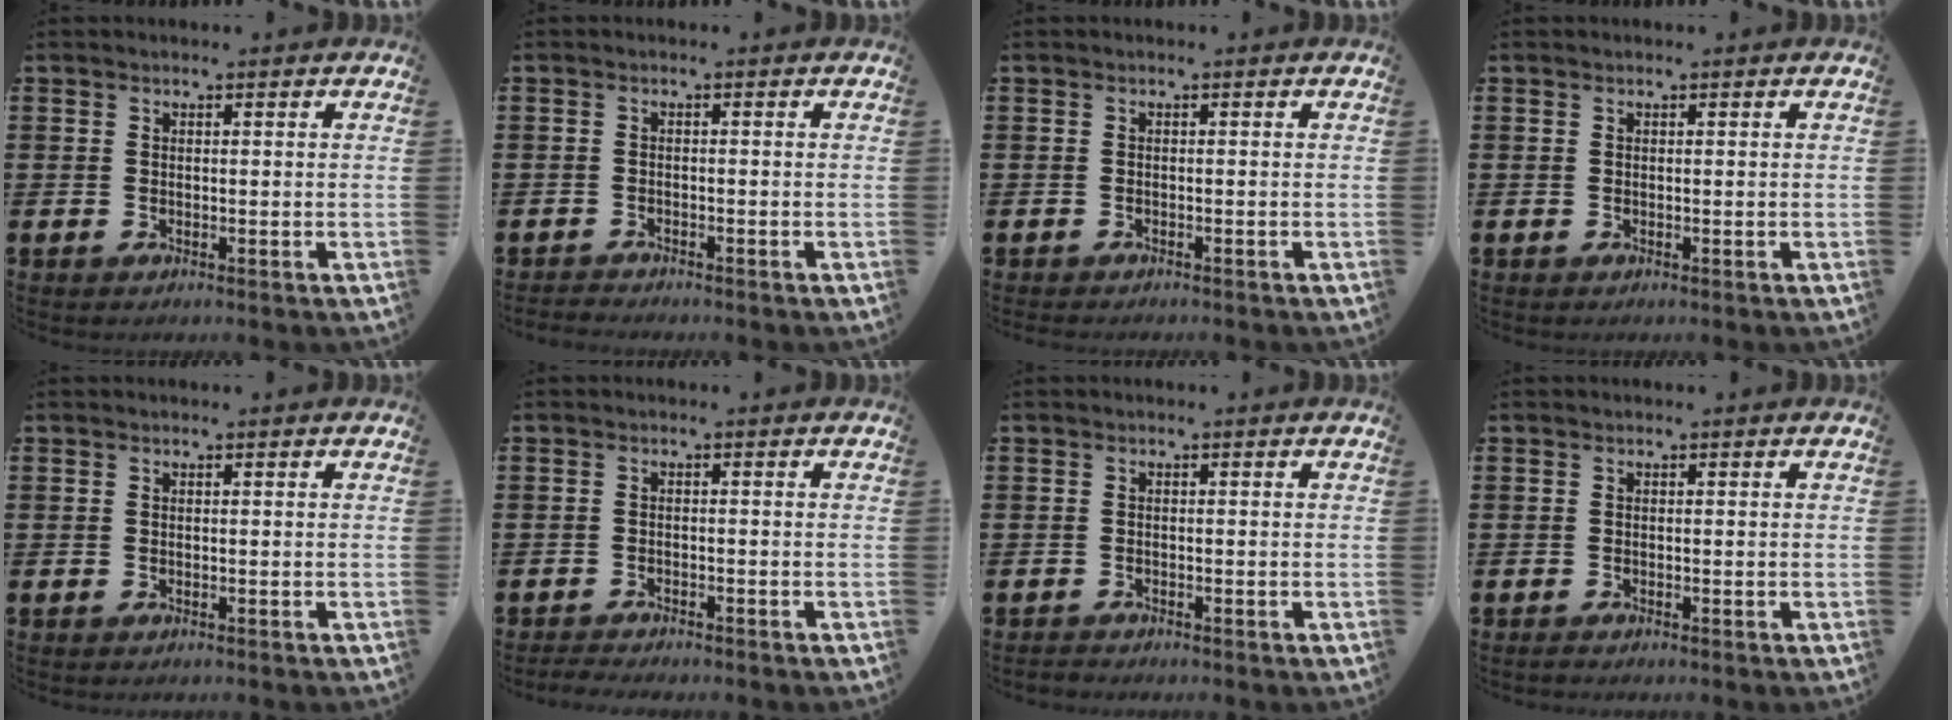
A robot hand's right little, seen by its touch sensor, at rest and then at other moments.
{"total": 0.5, "force": [-0.5, -0.1, 0.0], "torque": [0.000, 0.000, -0.010]}
{"total": 0.0}
{"total": 0.0}
{"total": 0.0}
{"total": 1.4, "force": [-1.4, 0.1, 0.2], "torque": [-0.007, 0.002, -0.028]}
{"total": 0.6, "force": [-0.6, 0.1, 0.0], "torque": [-0.003, -0.001, -0.013]}
{"total": 0.0}